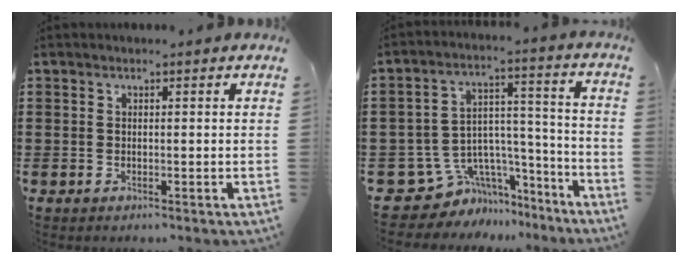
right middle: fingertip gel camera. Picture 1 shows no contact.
{"total": 7.9, "force": [-5.2, 5.7, 1.6], "torque": [-0.059, 0.000, -0.092]}